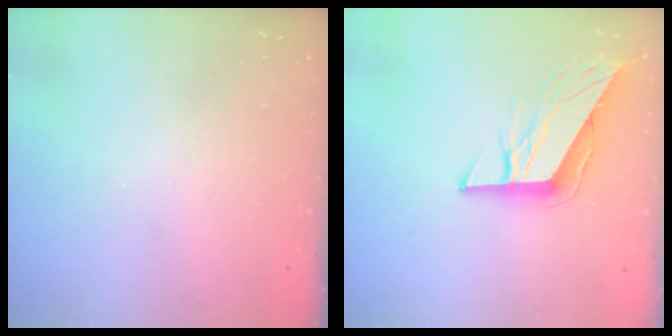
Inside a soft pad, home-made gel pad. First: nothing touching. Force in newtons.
{"total": 9.4, "press": 9.4, "slide": 1.0}